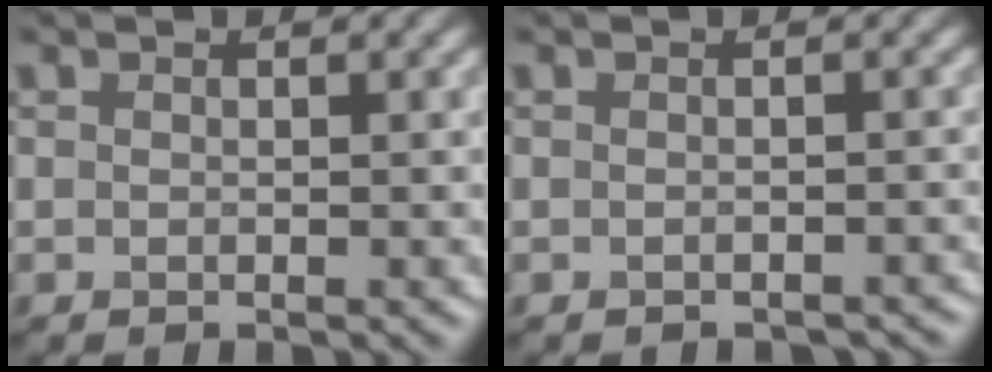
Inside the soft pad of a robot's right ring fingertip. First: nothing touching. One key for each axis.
{"total": 1.5, "fx": -1.5, "fy": 0.2, "fz": 0.1, "tx": 0.004, "ty": -0.002, "tz": -0.016}